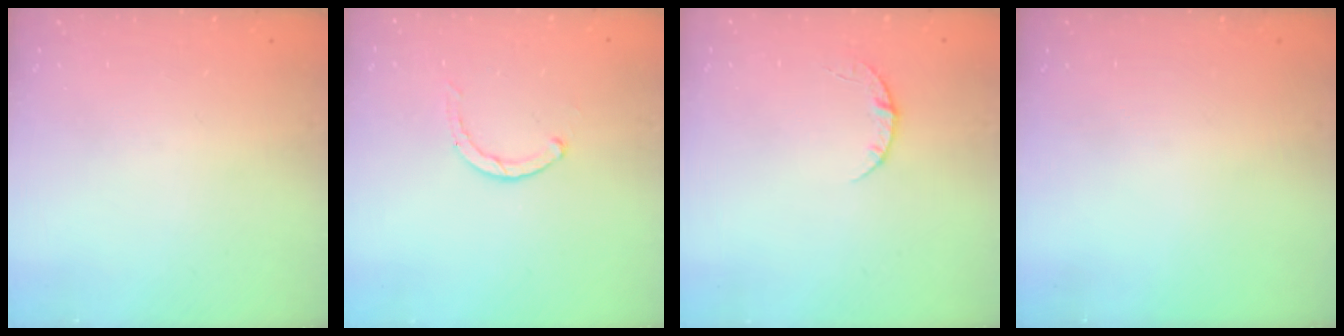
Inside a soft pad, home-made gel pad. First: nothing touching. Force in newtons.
{"total": 2.3, "press": 2.3, "slide": 0.3}
{"total": 3.5, "press": 3.5, "slide": 0.4}
{"total": 0.0}